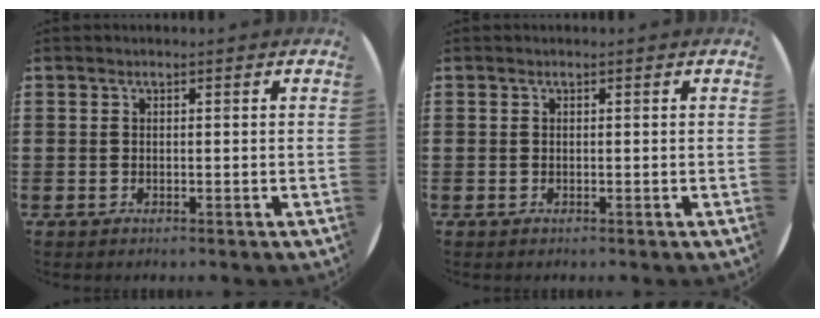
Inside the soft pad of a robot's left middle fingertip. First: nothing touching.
{"total": 0.0}